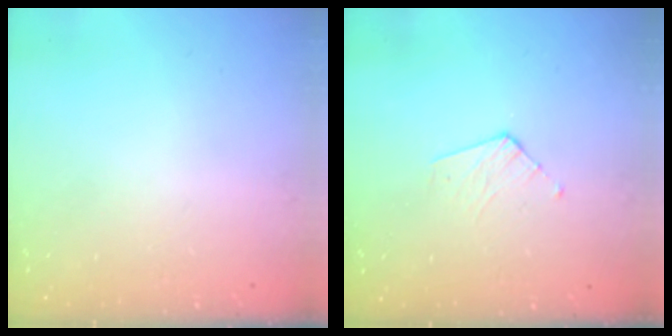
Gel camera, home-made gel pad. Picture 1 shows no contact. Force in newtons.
{"total": 3.4, "press": 3.3, "slide": 0.3}